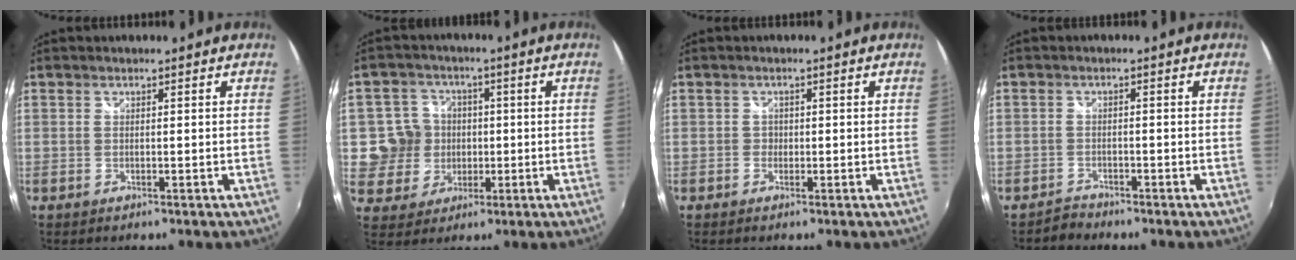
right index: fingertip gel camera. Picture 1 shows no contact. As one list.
[{"total": 8.4, "force": [-0.1, 8.4, 0.9], "torque": [-0.034, 0.015, -0.004]}, {"total": 1.2, "force": [-0.4, 1.1, 0.1], "torque": [-0.001, -0.002, -0.007]}, {"total": 2.2, "force": [-1.9, 1.0, -0.4], "torque": [0.001, 0.006, -0.036]}]